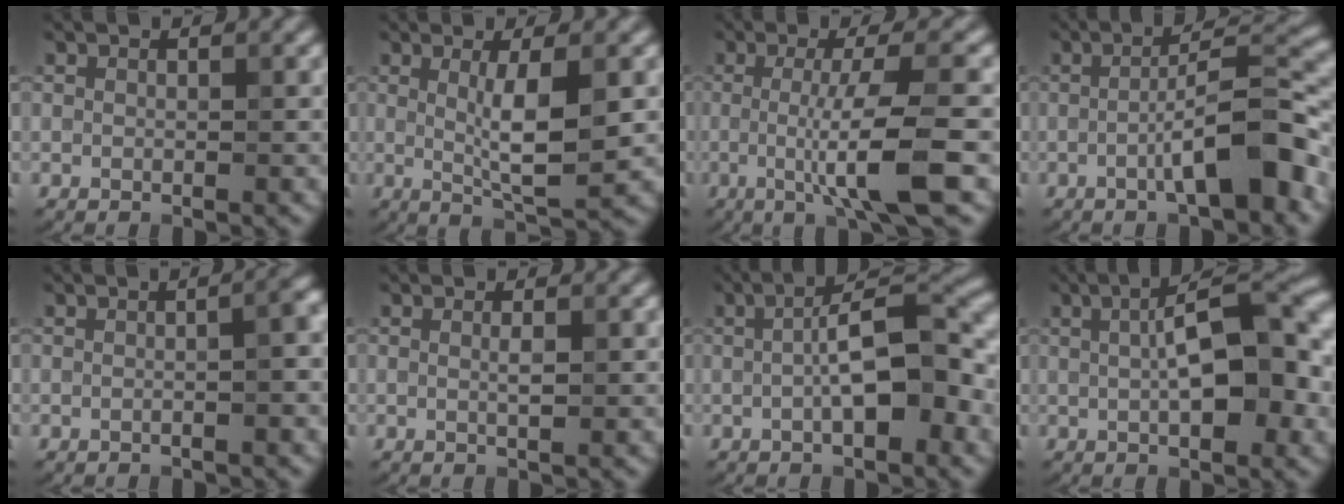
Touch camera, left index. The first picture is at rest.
{"total": 5.1, "force": [0.5, 1.0, 4.9], "torque": [-0.083, -0.006, 0.013]}
{"total": 7.3, "force": [-1.1, 1.2, 7.1], "torque": [-0.115, -0.008, -0.022]}
{"total": 7.0, "force": [-2.4, 1.3, 6.4], "torque": [-0.098, 0.022, -0.042]}
{"total": 3.5, "force": [-0.2, 1.3, 3.3], "torque": [-0.020, 0.014, -0.013]}
{"total": 1.0, "force": [0.1, 0.2, 1.0], "torque": [-0.015, 0.003, 0.001]}
{"total": 7.5, "force": [-1.0, 2.3, 7.1], "torque": [-0.105, 0.012, -0.021]}
{"total": 8.8, "force": [0.8, 3.0, 8.2], "torque": [-0.119, 0.010, 0.009]}